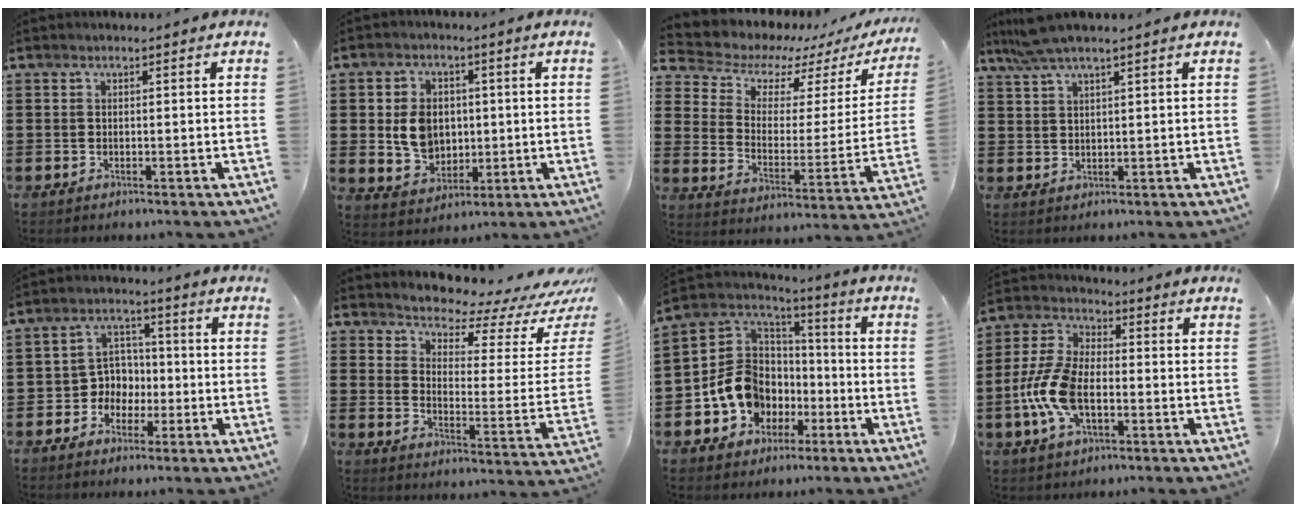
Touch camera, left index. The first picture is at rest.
{"total": 7.0, "force": [0.6, 5.6, 4.1], "torque": [-0.083, 0.007, 0.008]}
{"total": 5.6, "force": [4.9, 2.7, 1.0], "torque": [-0.048, -0.042, 0.080]}
{"total": 4.4, "force": [3.4, 0.3, 2.8], "torque": [-0.063, -0.003, 0.062]}
{"total": 5.1, "force": [-1.6, 4.7, 1.3], "torque": [-0.042, 0.014, -0.034]}
{"total": 4.4, "force": [4.2, 1.0, 1.0], "torque": [-0.039, -0.042, 0.067]}
{"total": 10.9, "force": [-3.5, 9.5, 3.9], "torque": [-0.125, 0.007, -0.064]}
{"total": 9.6, "force": [-2.7, 4.9, 7.8], "torque": [-0.194, -0.007, -0.056]}